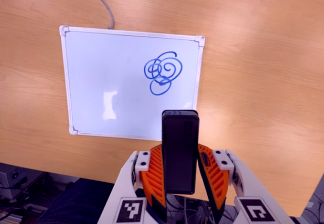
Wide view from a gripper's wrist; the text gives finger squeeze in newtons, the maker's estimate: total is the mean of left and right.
{"total": 5.8, "left": 5.0, "right": 6.5}